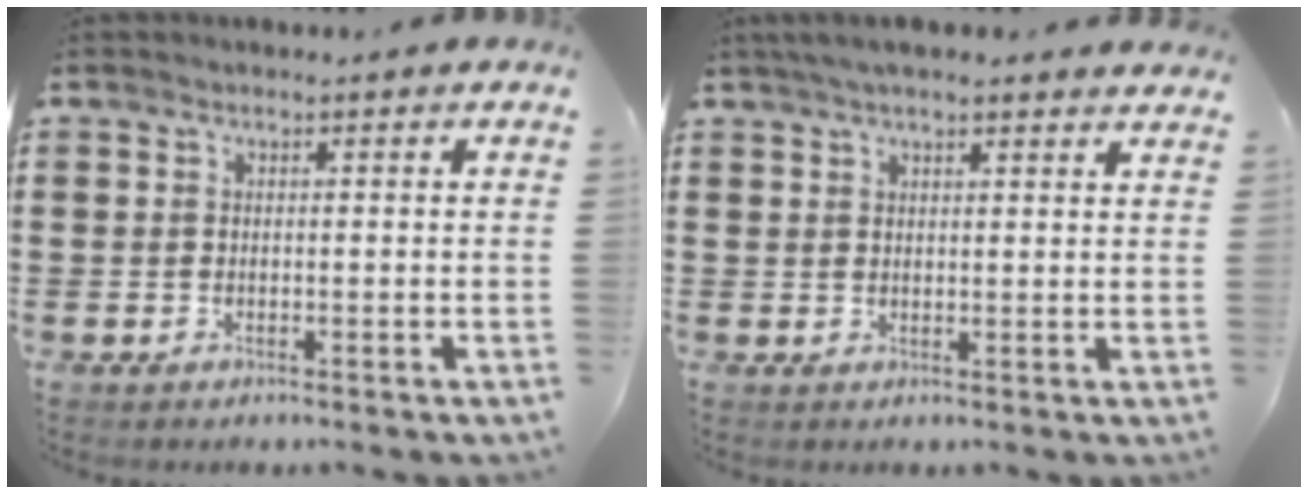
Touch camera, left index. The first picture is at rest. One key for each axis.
{"total": 3.5, "fx": 2.9, "fy": 0.5, "fz": 1.9, "tx": -0.043, "ty": 0.006, "tz": 0.053}